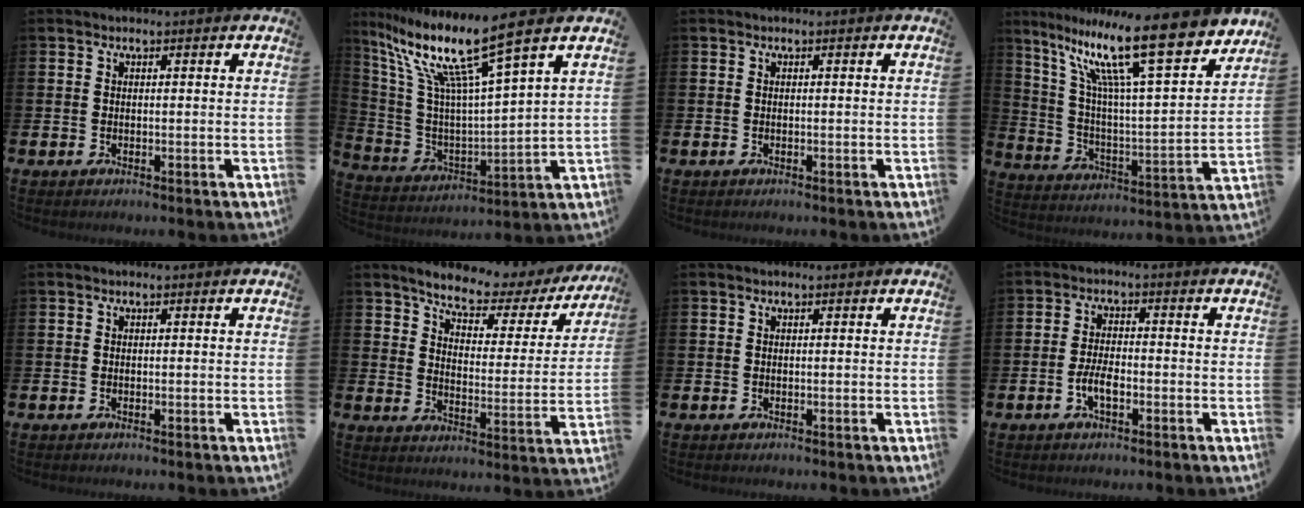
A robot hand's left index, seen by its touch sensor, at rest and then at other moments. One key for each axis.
{"total": 13.0, "fx": 9.5, "fy": 1.1, "fz": 8.8, "tx": -0.198, "ty": -0.053, "tz": 0.152}
{"total": 0.0}
{"total": 17.3, "fx": 12.1, "fy": 3.3, "fz": 11.9, "tx": -0.240, "ty": -0.067, "tz": 0.196}
{"total": 0.0}
{"total": 6.9, "fx": 6.0, "fy": 2.0, "fz": 2.7, "tx": -0.077, "ty": -0.042, "tz": 0.097}
{"total": 0.0}
{"total": 3.3, "fx": -1.2, "fy": 1.4, "fz": 2.8, "tx": -0.055, "ty": 0.002, "tz": -0.024}